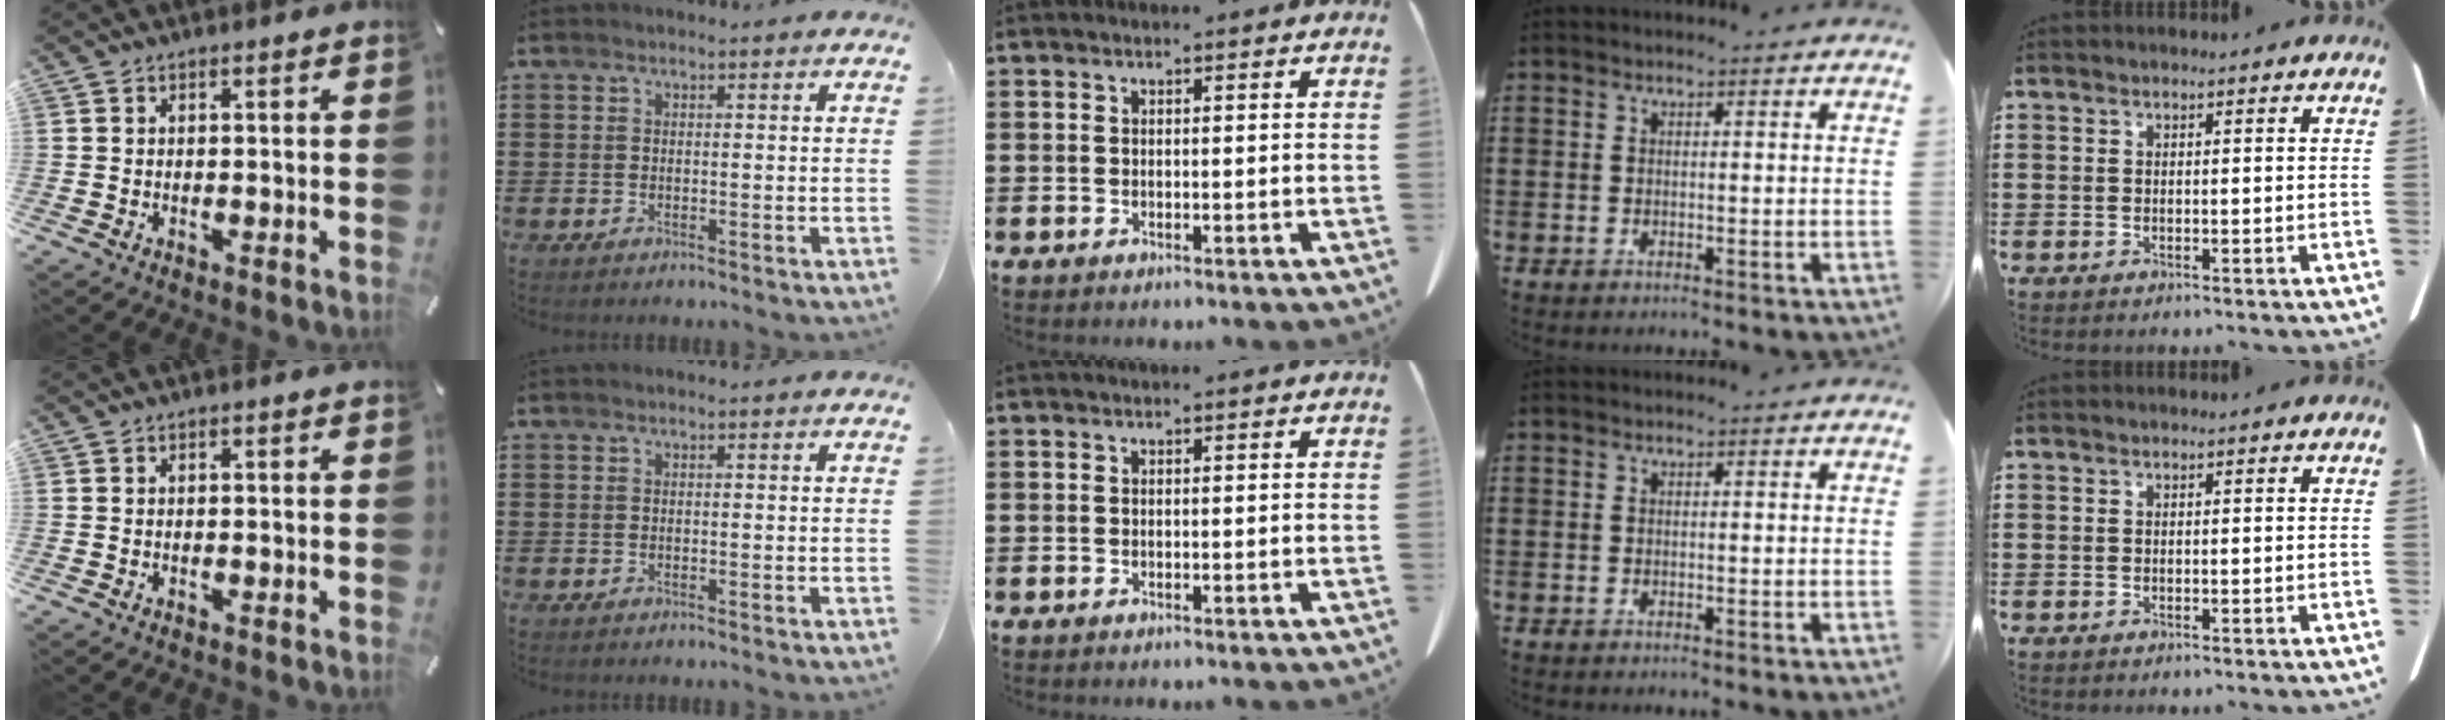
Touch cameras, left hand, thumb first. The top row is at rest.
{}